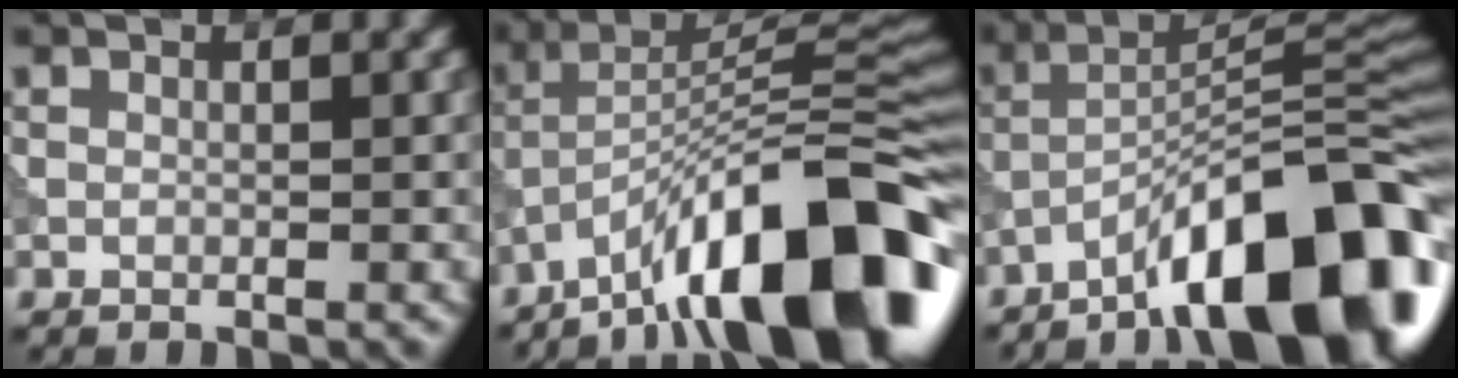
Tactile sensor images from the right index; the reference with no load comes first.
{"total": 16.2, "force": [-10.1, 4.4, 12.0], "torque": [-0.186, 0.018, -0.172]}
{"total": 14.6, "force": [-9.1, 3.7, 10.7], "torque": [-0.155, 0.018, -0.158]}